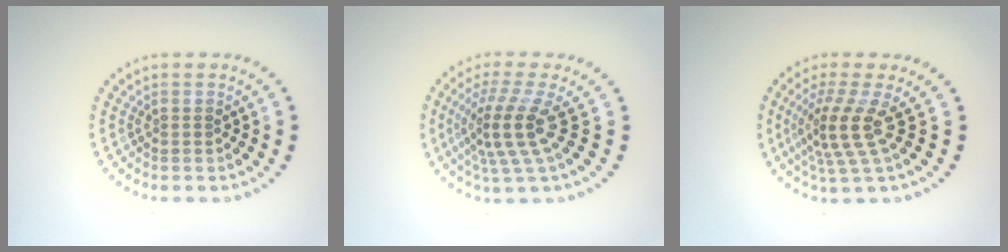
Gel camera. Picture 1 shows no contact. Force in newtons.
{"total": 4.4, "press": 3.1, "slide": 3.1}
{"total": 3.9, "press": 2.7, "slide": 2.8}